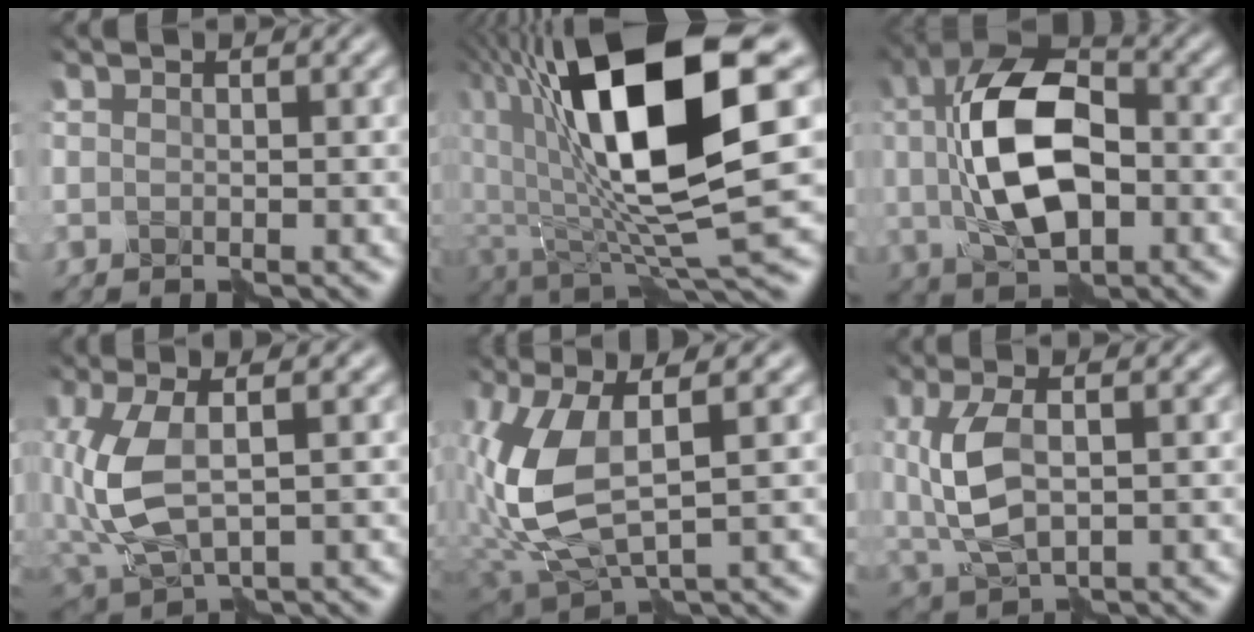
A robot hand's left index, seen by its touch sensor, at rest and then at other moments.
{"total": 14.5, "force": [2.9, 5.0, 13.3], "torque": [-0.238, -0.016, 0.054]}
{"total": 10.6, "force": [0.5, 5.6, 9.0], "torque": [-0.178, 0.012, 0.003]}
{"total": 6.2, "force": [0.1, 2.8, 5.5], "torque": [-0.141, 0.003, 0.005]}
{"total": 8.3, "force": [0.7, 3.8, 7.4], "torque": [-0.187, -0.008, 0.021]}
{"total": 5.2, "force": [0.8, 2.5, 4.5], "torque": [-0.107, 0.002, 0.018]}